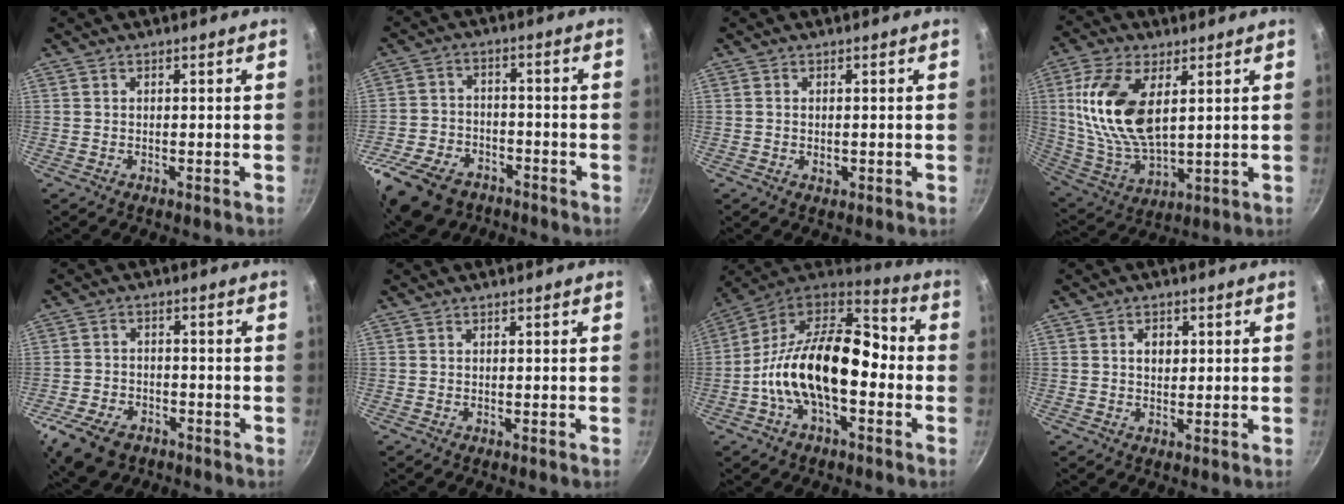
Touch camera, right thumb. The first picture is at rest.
{"total": 16.1, "force": [-9.8, 10.2, 7.7], "torque": [-0.150, 0.042, -0.177]}
{"total": 1.4, "force": [-0.1, 0.9, 1.1], "torque": [-0.016, -0.001, -0.001]}
{"total": 17.1, "force": [4.3, 8.8, 14.0], "torque": [-0.271, -0.017, 0.093]}
{"total": 10.2, "force": [-5.9, 6.3, 5.5], "torque": [-0.104, 0.024, -0.107]}
{"total": 0.0}
{"total": 21.7, "force": [-3.4, 12.1, 17.7], "torque": [-0.291, 0.055, -0.078]}
{"total": 3.0, "force": [0.6, 2.2, 1.8], "torque": [-0.015, 0.000, 0.009]}